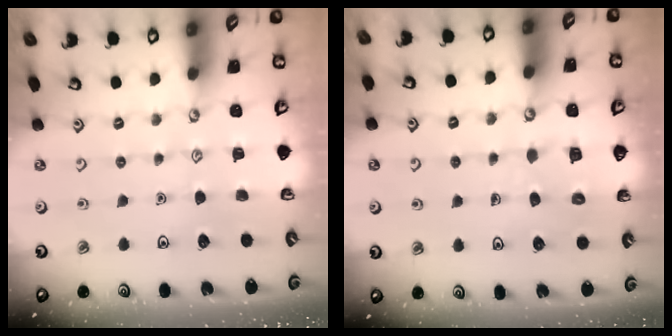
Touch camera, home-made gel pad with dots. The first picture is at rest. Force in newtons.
{"total": 5.6, "press": 5.6, "slide": 0.3}